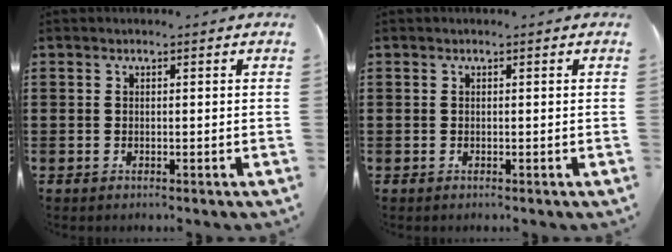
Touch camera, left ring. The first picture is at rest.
{"total": 0.0}